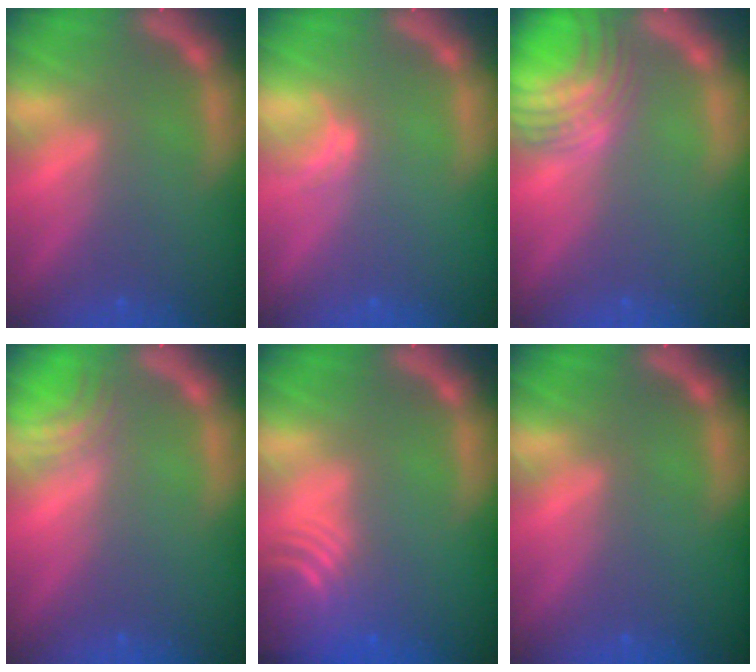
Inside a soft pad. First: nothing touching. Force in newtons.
{"total": 1.0}
{"total": 7.5}
{"total": 2.5}
{"total": 7.5}
{"total": 0.0}